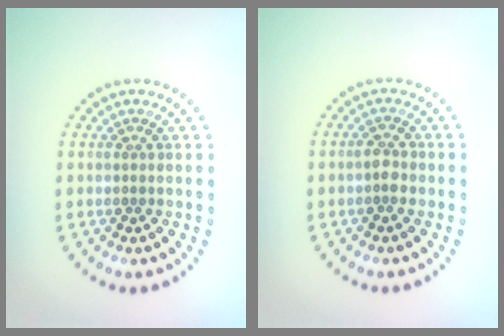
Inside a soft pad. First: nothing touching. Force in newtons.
{"total": 1.5, "press": 1.4, "slide": 0.3}